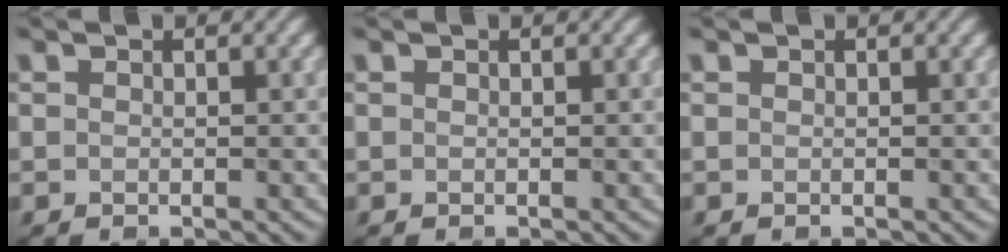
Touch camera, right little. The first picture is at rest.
{"total": 0.0}
{"total": 0.0}